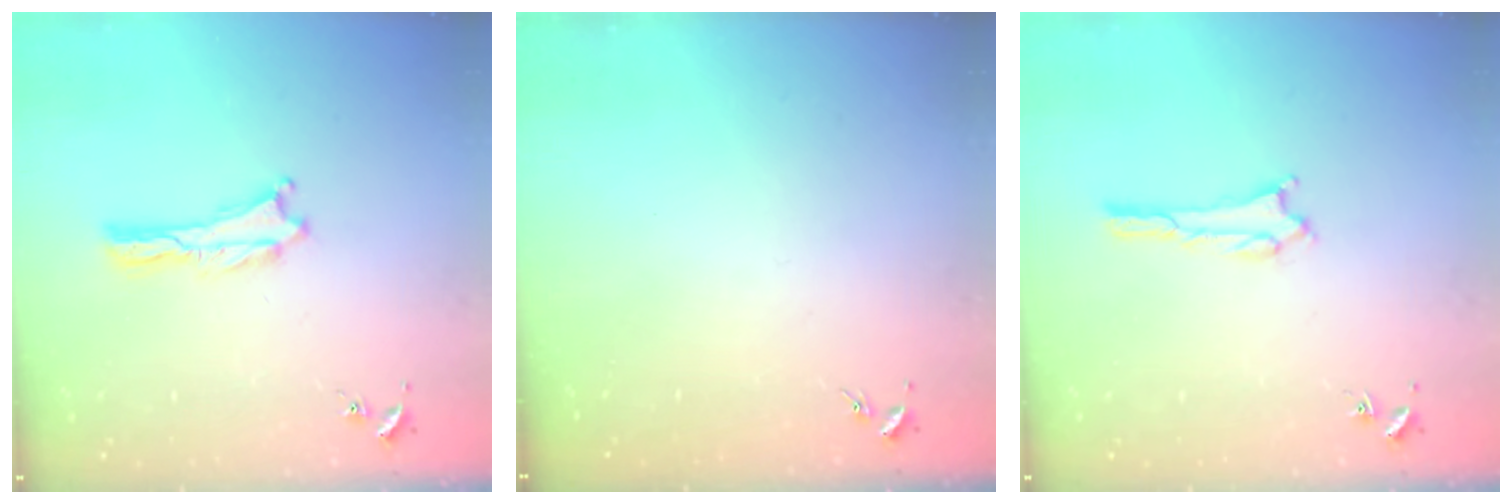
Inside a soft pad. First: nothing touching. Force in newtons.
{"total": 0.0}
{"total": 1.6, "press": 1.6, "slide": 0.1}